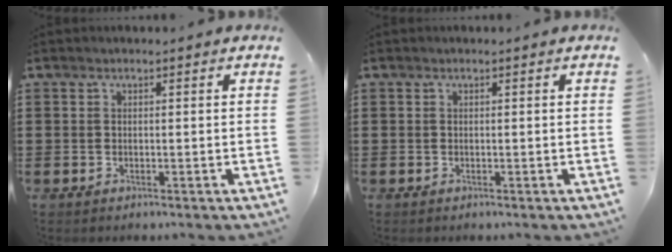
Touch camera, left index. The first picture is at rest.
{"total": 0.0}